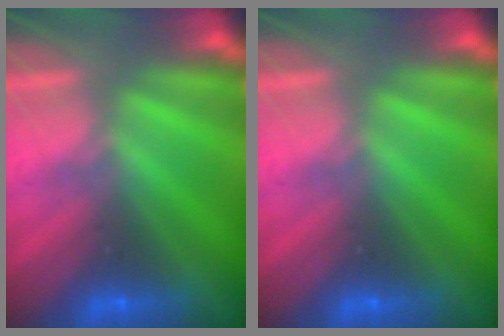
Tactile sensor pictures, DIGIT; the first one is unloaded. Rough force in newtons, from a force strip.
{"total": 0.0}